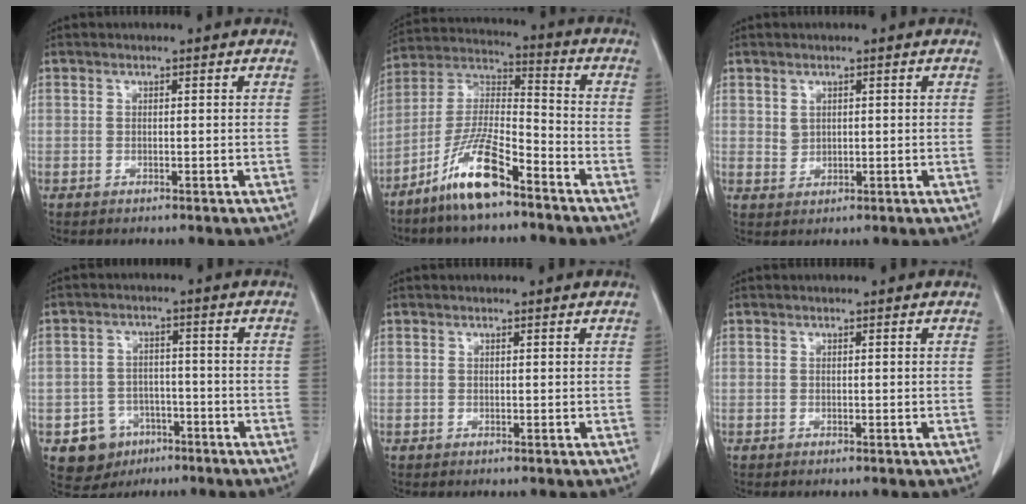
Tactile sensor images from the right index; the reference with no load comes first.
{"total": 12.3, "force": [-8.1, 2.2, 8.9], "torque": [-0.183, -0.009, -0.156]}
{"total": 1.8, "force": [0.8, 1.4, 0.7], "torque": [-0.012, -0.003, 0.019]}
{"total": 6.7, "force": [-3.2, 5.8, 1.3], "torque": [-0.020, 0.010, -0.040]}
{"total": 0.0}
{"total": 0.0}